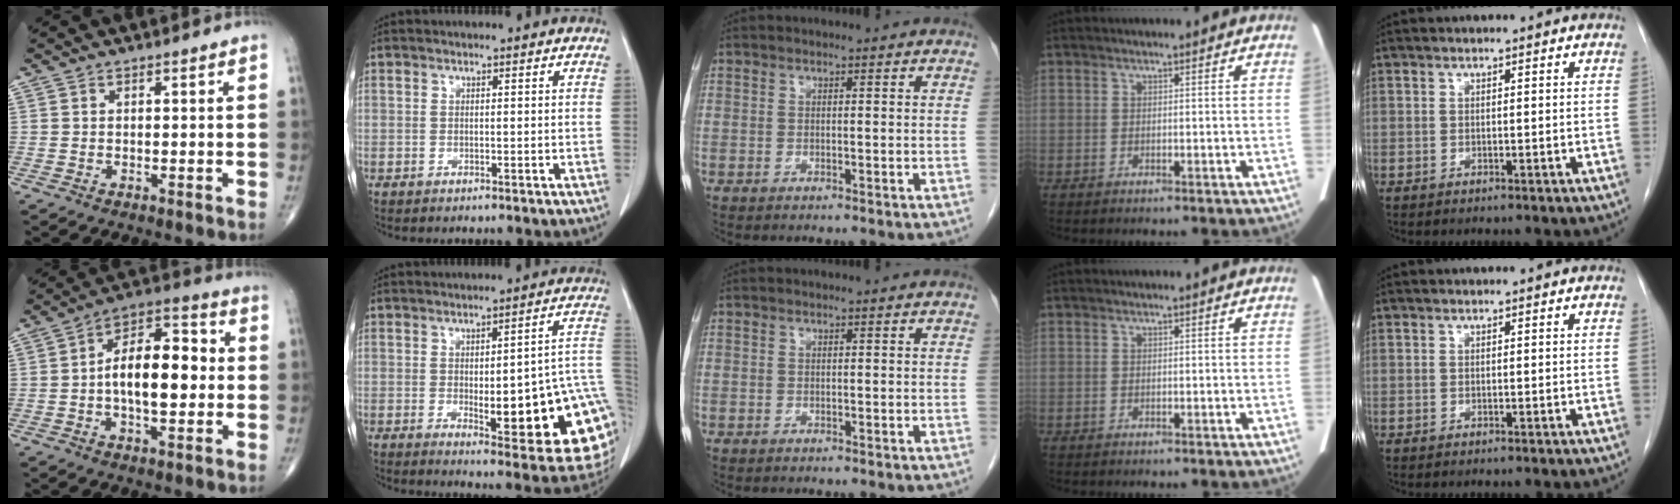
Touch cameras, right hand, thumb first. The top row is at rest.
{"thumb": {"total": 14.5, "force": [-0.3, 7.1, 12.7], "torque": [-0.184, 0.031, -0.013]}, "index": {"total": 20.3, "force": [-3.4, 4.7, 19.5], "torque": [-0.160, 0.015, -0.020]}}